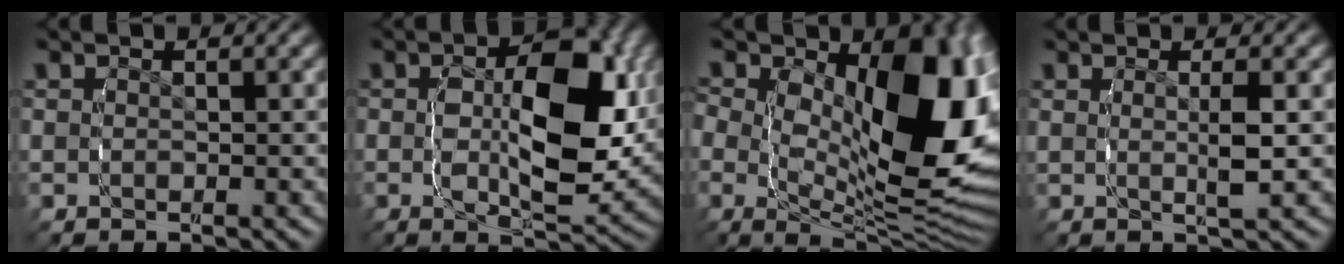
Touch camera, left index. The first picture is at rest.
{"total": 9.3, "force": [0.2, 4.1, 8.3], "torque": [-0.137, -0.007, 0.002]}
{"total": 14.2, "force": [0.5, 7.6, 12.0], "torque": [-0.183, -0.035, 0.021]}
{"total": 2.2, "force": [0.5, 0.1, 2.1], "torque": [-0.032, 0.002, 0.007]}